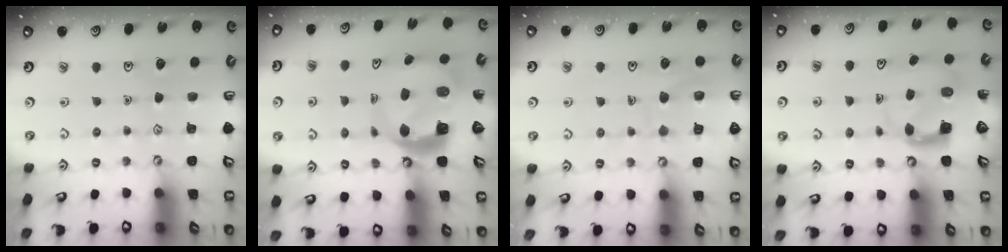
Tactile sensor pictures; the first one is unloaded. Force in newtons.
{"total": 8.6, "press": 8.6, "slide": 1.2}
{"total": 8.2, "press": 8.1, "slide": 0.9}
{"total": 3.9, "press": 3.9, "slide": 0.2}